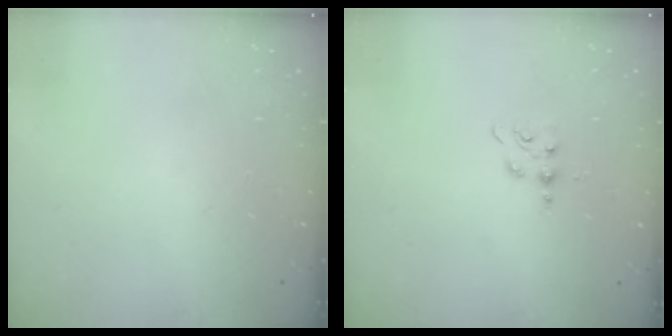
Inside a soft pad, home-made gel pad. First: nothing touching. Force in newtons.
{"total": 4.3, "press": 4.2, "slide": 0.6}